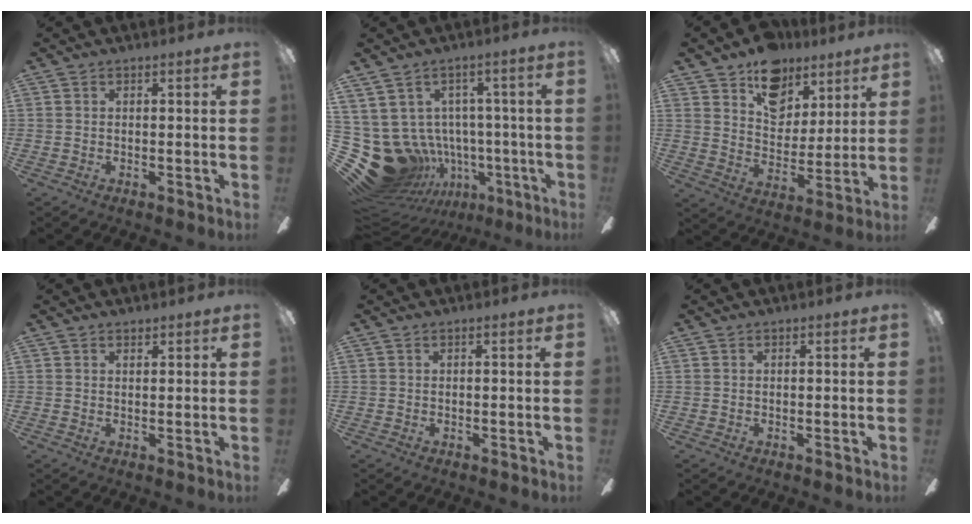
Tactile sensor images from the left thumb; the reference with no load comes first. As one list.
[{"total": 15.9, "force": [-4.2, 13.6, 7.2], "torque": [-0.190, -0.002, -0.032]}, {"total": 13.8, "force": [9.6, 8.9, 4.5], "torque": [-0.063, -0.061, 0.179]}, {"total": 1.1, "force": [0.9, 0.4, 0.3], "torque": [0.002, -0.003, 0.016]}, {"total": 0.0}, {"total": 0.0}]